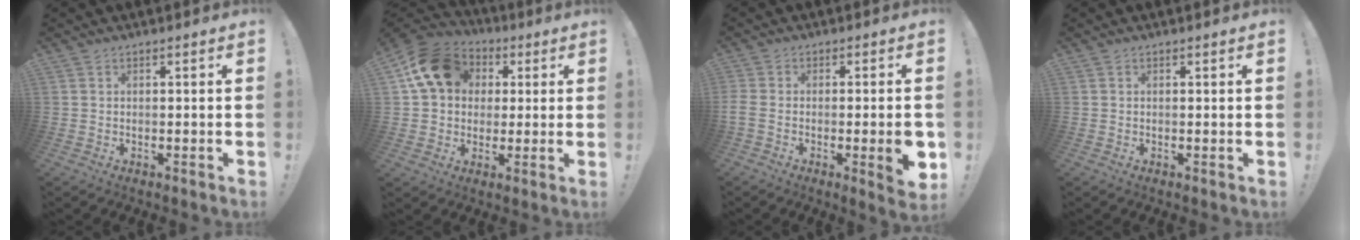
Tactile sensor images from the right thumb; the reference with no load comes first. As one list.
[{"total": 15.1, "force": [5.1, 11.6, 8.2], "torque": [-0.123, -0.007, 0.103]}, {"total": 9.0, "force": [-2.4, 2.1, 8.4], "torque": [-0.129, 0.003, -0.035]}, {"total": 0.0}]